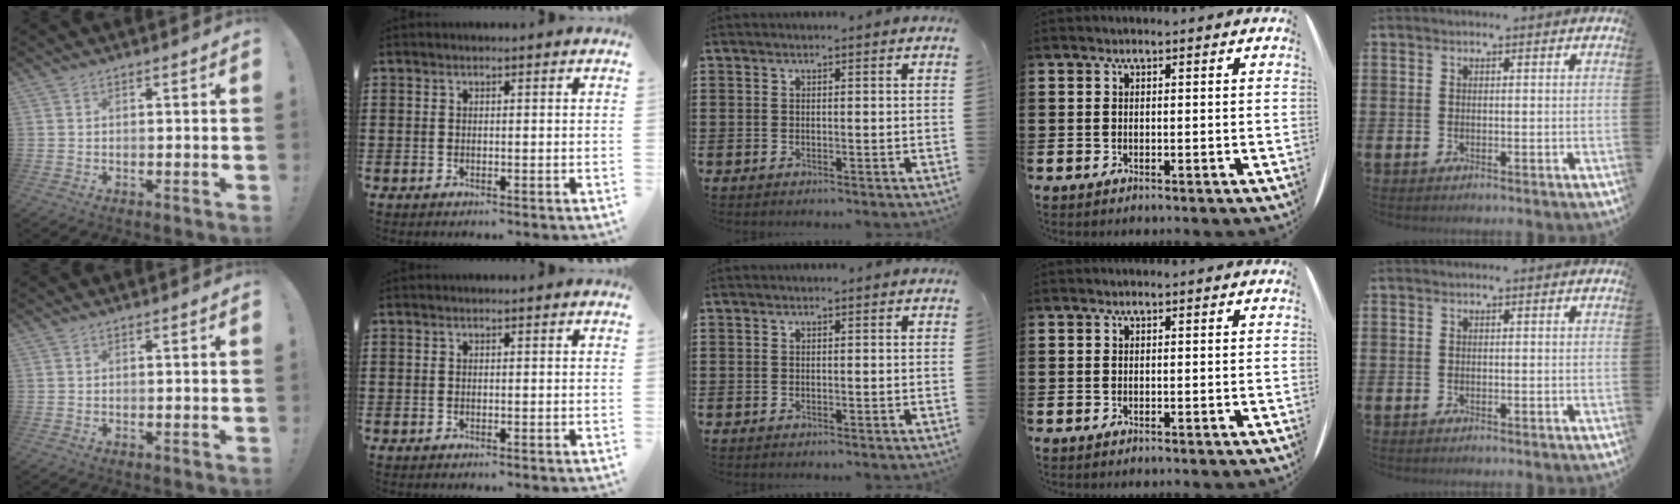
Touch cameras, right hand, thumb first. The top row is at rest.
{}